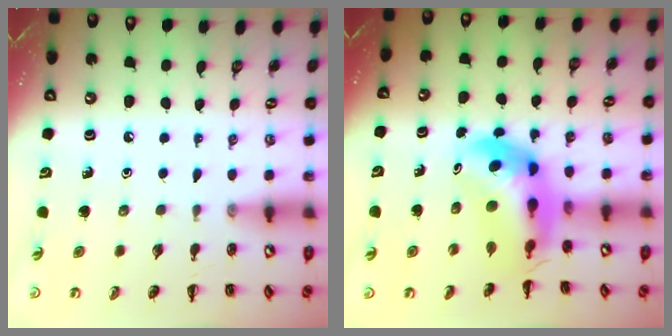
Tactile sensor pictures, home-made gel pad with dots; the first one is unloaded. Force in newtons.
{"total": 6.6, "press": 6.2, "slide": 2.2}